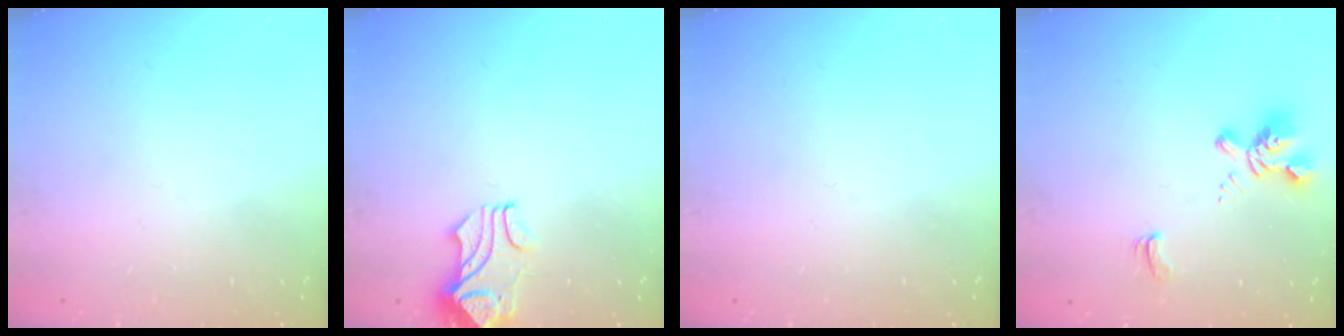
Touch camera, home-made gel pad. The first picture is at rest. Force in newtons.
{"total": 2.1, "press": 2.0, "slide": 0.7}
{"total": 0.0}
{"total": 2.4, "press": 2.1, "slide": 1.2}